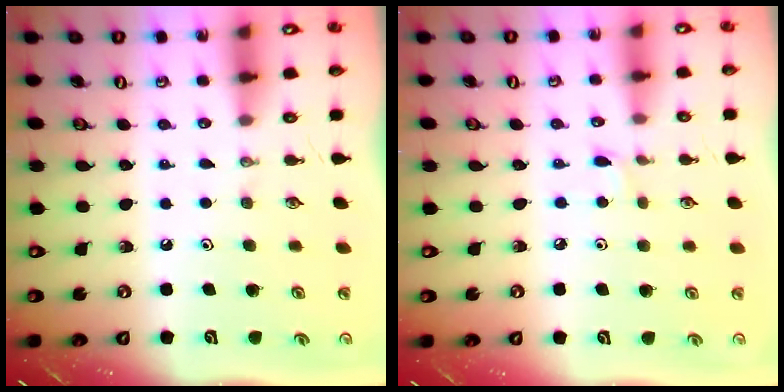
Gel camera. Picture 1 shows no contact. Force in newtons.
{"total": 1.8, "press": 1.7, "slide": 0.2}